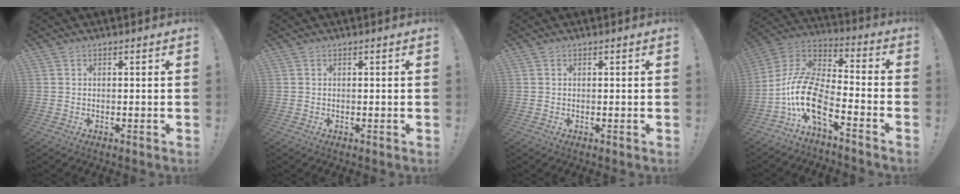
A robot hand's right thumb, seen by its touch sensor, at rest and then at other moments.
{"total": 0.0}
{"total": 0.0}
{"total": 16.9, "force": [-7.7, 7.1, 13.2], "torque": [-0.285, 0.024, -0.138]}